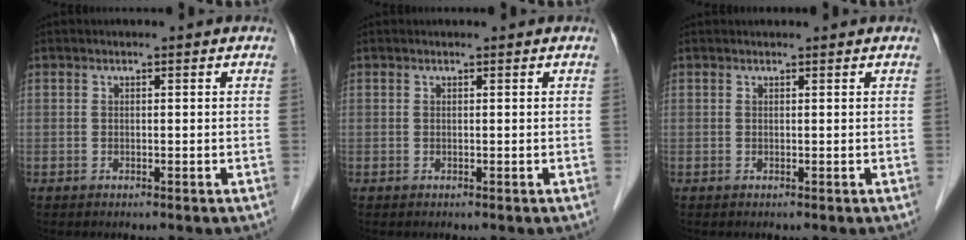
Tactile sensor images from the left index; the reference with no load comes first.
{"total": 0.0}
{"total": 1.1, "force": [1.1, 0.1, 0.1], "torque": [-0.008, 0.013, 0.015]}